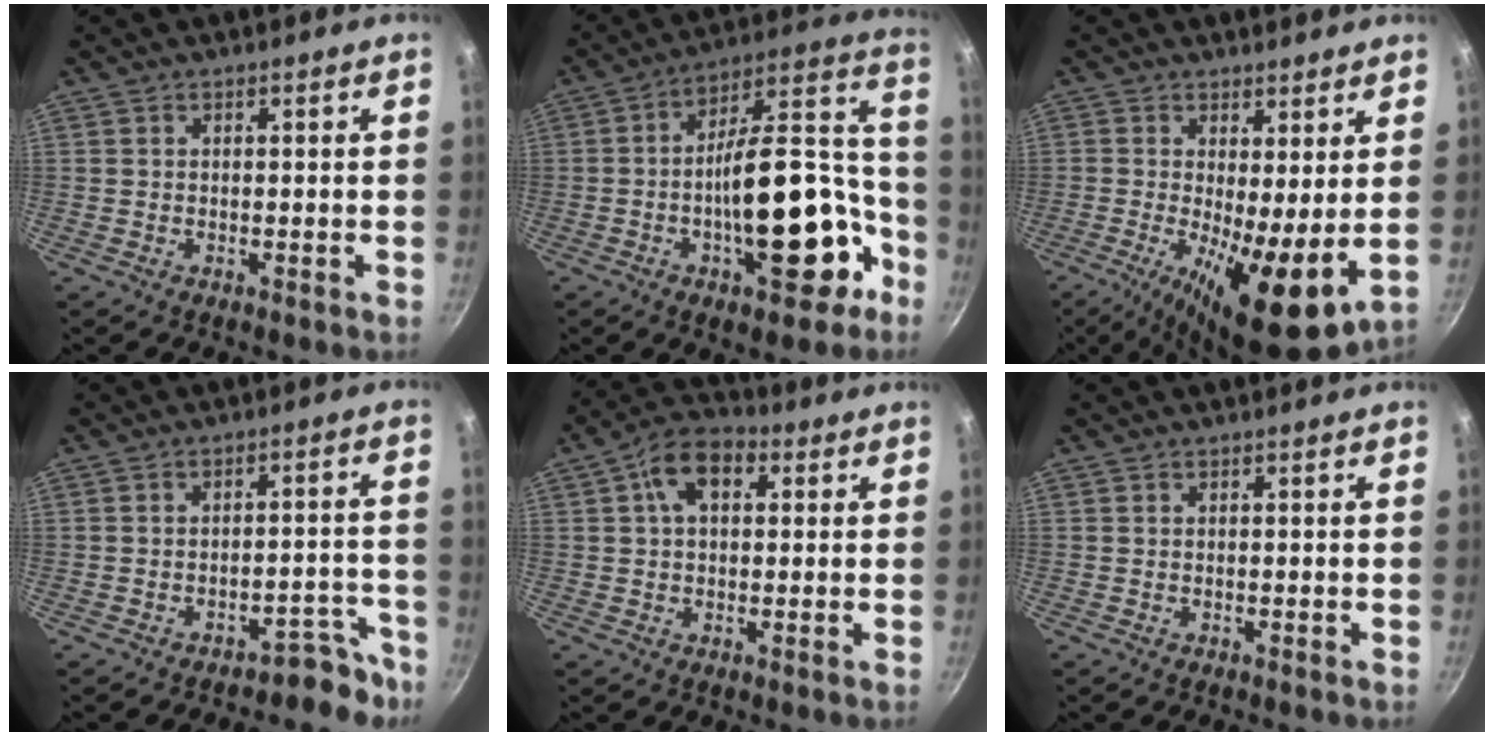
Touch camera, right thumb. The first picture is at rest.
{"total": 23.5, "force": [-8.0, 10.9, 19.2], "torque": [-0.234, 0.079, -0.115]}
{"total": 14.1, "force": [0.0, 4.7, 13.3], "torque": [-0.203, -0.028, 0.005]}
{"total": 6.0, "force": [-4.8, 3.0, 2.1], "torque": [0.030, 0.070, -0.052]}
{"total": 9.2, "force": [2.7, 5.9, 6.5], "torque": [-0.084, 0.017, 0.030]}
{"total": 0.0}